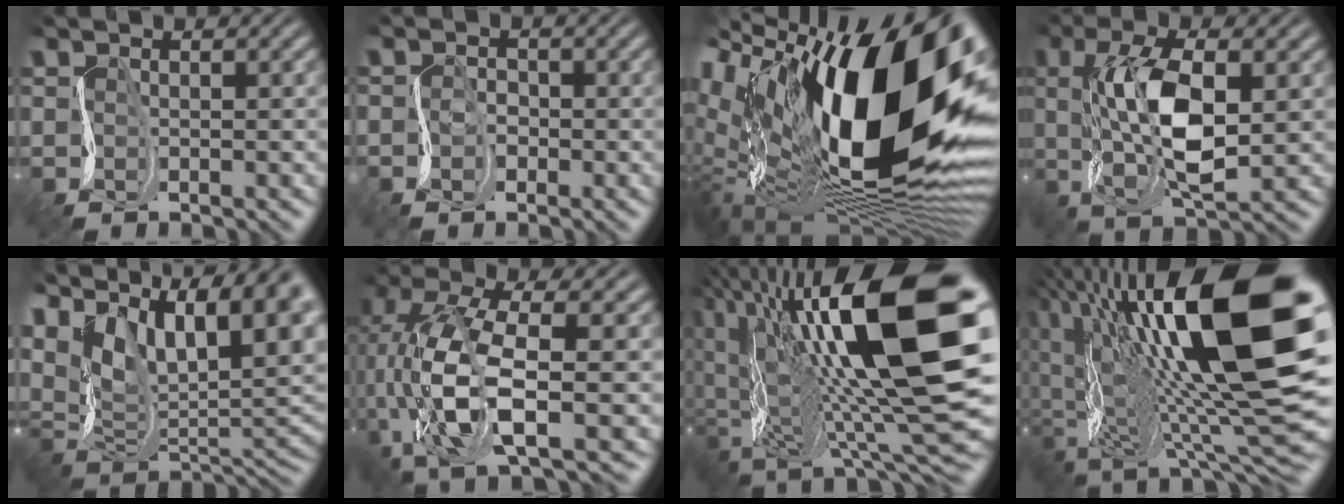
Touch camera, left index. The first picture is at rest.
{"total": 1.6, "force": [-1.2, 0.8, -0.6], "torque": [0.011, 0.002, -0.026]}
{"total": 19.6, "force": [3.8, 9.7, 16.6], "torque": [-0.301, 0.017, 0.050]}
{"total": 7.6, "force": [0.2, 2.9, 7.0], "torque": [-0.139, 0.003, 0.001]}
{"total": 14.7, "force": [5.9, 8.1, 10.8], "torque": [-0.196, 0.038, 0.098]}
{"total": 9.9, "force": [-1.6, 3.6, 9.0], "torque": [-0.203, -0.003, -0.035]}
{"total": 18.4, "force": [3.5, 7.1, 16.6], "torque": [-0.286, 0.020, 0.054]}
{"total": 18.6, "force": [3.9, 7.2, 16.8], "torque": [-0.288, 0.027, 0.061]}